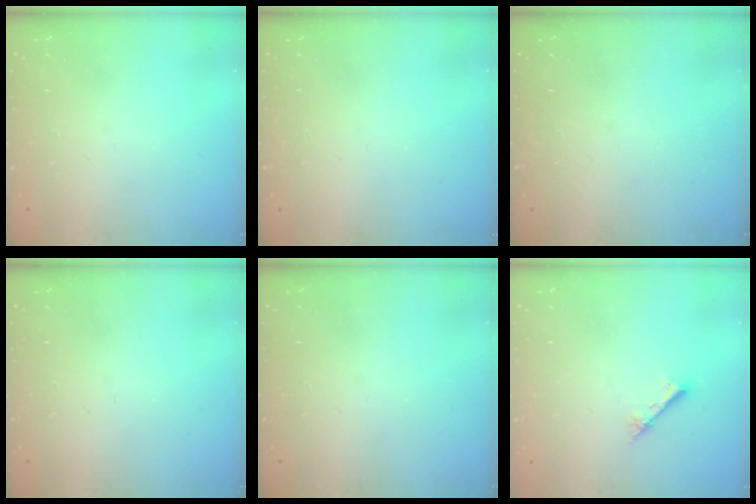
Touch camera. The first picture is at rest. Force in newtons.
{"total": 0.0}
{"total": 0.0}
{"total": 0.0}
{"total": 0.0}
{"total": 2.1, "press": 2.1, "slide": 0.2}